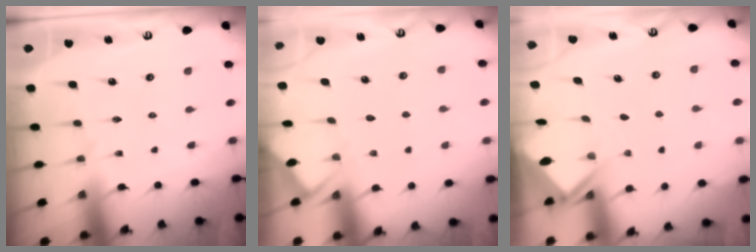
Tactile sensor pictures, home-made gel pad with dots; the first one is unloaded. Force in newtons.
{"total": 3.0, "press": 3.0, "slide": 0.2}
{"total": 2.9, "press": 2.9, "slide": 0.3}